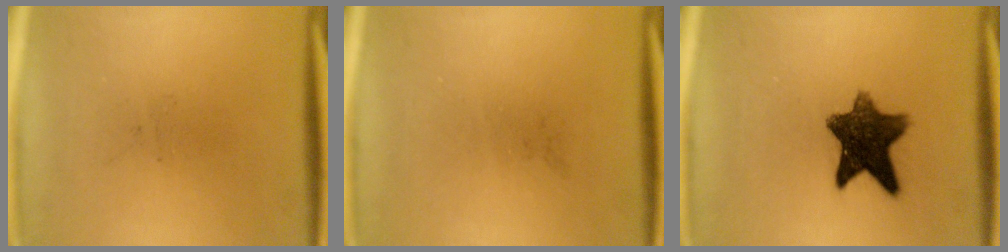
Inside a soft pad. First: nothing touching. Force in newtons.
{"total": 0.0}
{"total": 10.5}